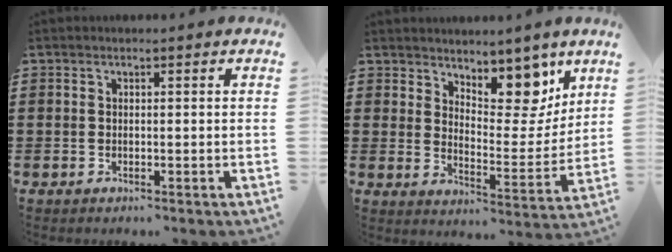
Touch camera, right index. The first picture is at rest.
{"total": 9.8, "force": [7.7, 4.1, 4.4], "torque": [-0.078, -0.046, 0.139]}